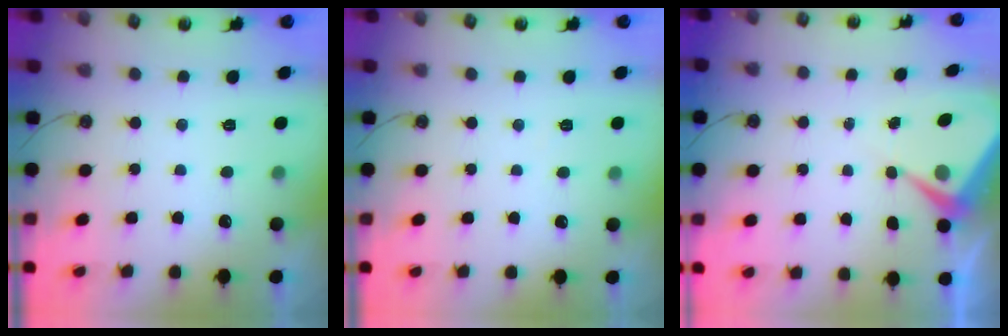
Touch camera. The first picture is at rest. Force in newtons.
{"total": 2.1, "press": 2.1, "slide": 0.5}
{"total": 5.4, "press": 5.3, "slide": 0.6}